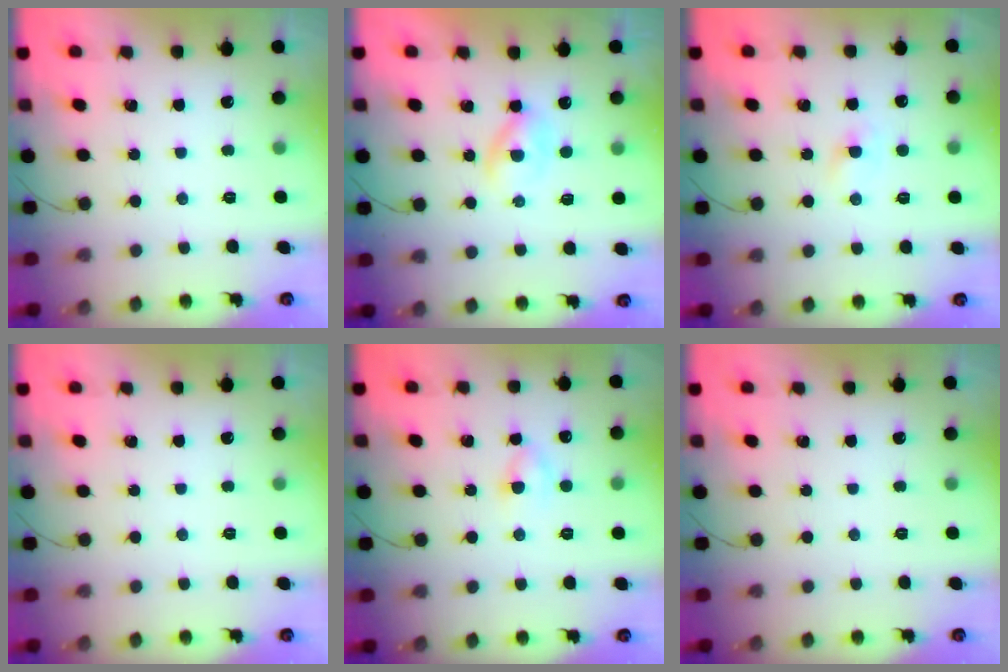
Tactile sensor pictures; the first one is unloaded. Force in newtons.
{"total": 2.4, "press": 2.2, "slide": 1.0}
{"total": 1.0, "press": 0.8, "slide": 0.6}
{"total": 0.0}
{"total": 2.9, "press": 2.6, "slide": 1.3}
{"total": 0.0}